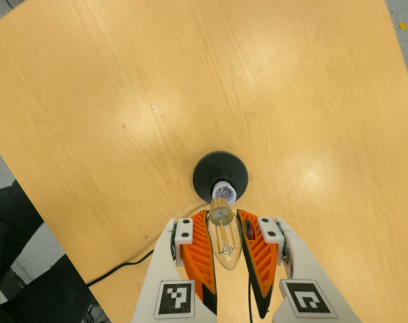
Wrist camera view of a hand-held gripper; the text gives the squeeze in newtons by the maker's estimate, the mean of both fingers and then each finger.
{"total": 19.1, "left": 20.8, "right": 17.3}